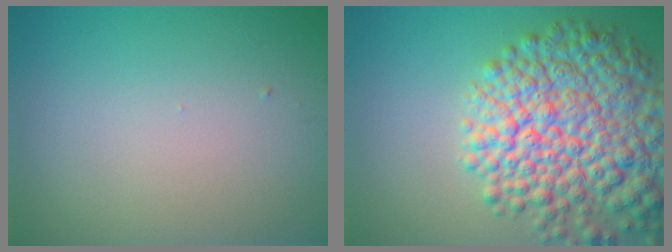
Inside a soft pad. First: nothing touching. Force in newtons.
{"total": 11.5, "press": 11.4, "slide": 0.6}